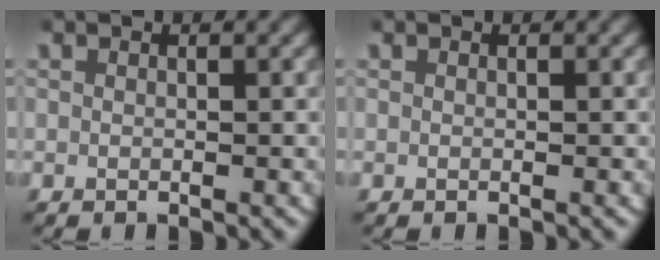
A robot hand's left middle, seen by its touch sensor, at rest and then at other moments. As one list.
[{"total": 0.0}]